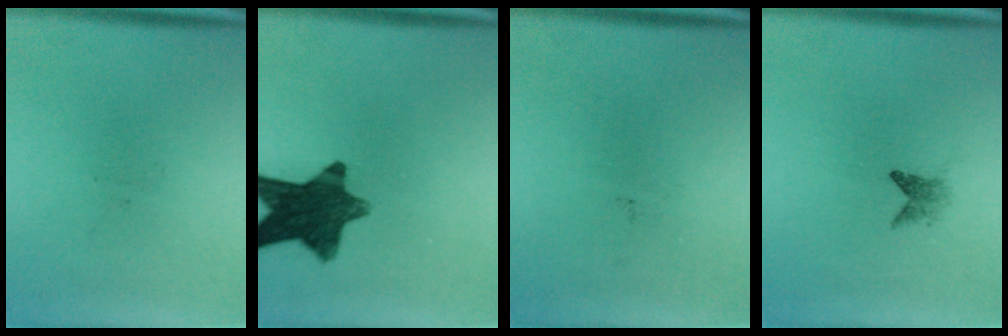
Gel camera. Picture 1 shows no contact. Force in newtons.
{"total": 11.8}
{"total": 0.0}
{"total": 1.6}